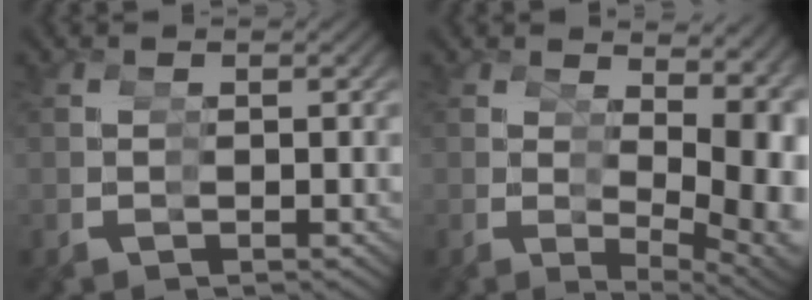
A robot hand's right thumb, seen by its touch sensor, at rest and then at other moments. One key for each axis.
{"total": 8.3, "fx": 0.7, "fy": 4.0, "fz": 7.2, "tx": -0.082, "ty": -0.017, "tz": 0.021}